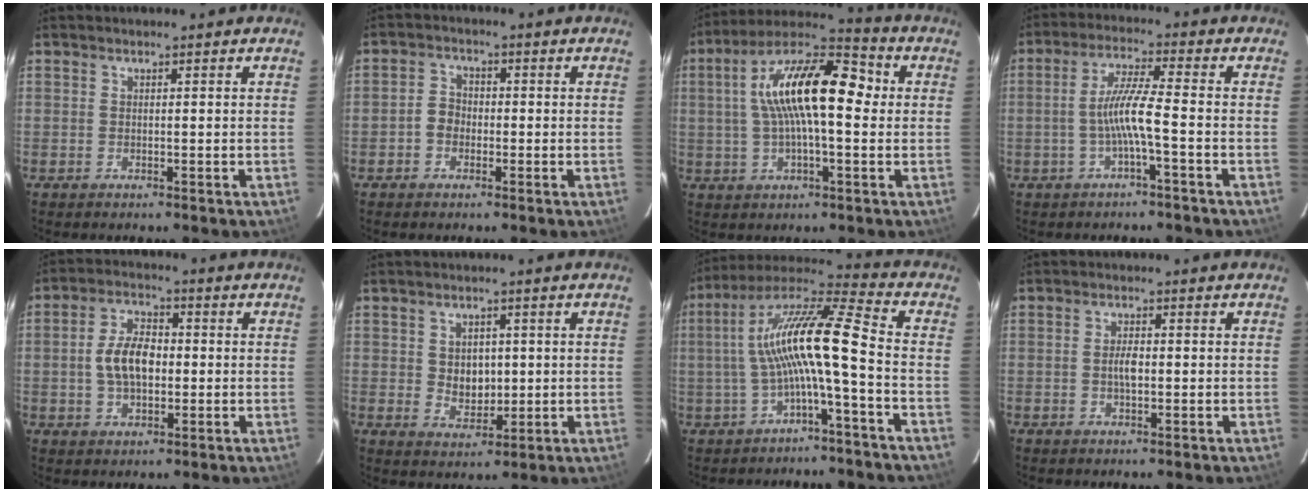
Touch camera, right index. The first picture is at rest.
{"total": 3.2, "force": [-1.2, 2.6, 1.4], "torque": [-0.024, 0.012, -0.024]}
{"total": 17.5, "force": [2.4, 6.4, 16.1], "torque": [-0.282, 0.027, 0.024]}
{"total": 6.3, "force": [-2.1, -0.4, 6.0], "torque": [-0.128, 0.007, -0.037]}
{"total": 7.9, "force": [-0.4, 4.7, 6.4], "torque": [-0.124, 0.013, -0.005]}
{"total": 5.2, "force": [0.5, 4.2, 3.1], "torque": [-0.051, 0.000, 0.016]}
{"total": 13.7, "force": [-1.9, 1.0, 13.5], "torque": [-0.262, 0.018, -0.037]}
{"total": 2.5, "force": [-0.3, 1.1, 2.3], "torque": [-0.041, 0.003, -0.006]}